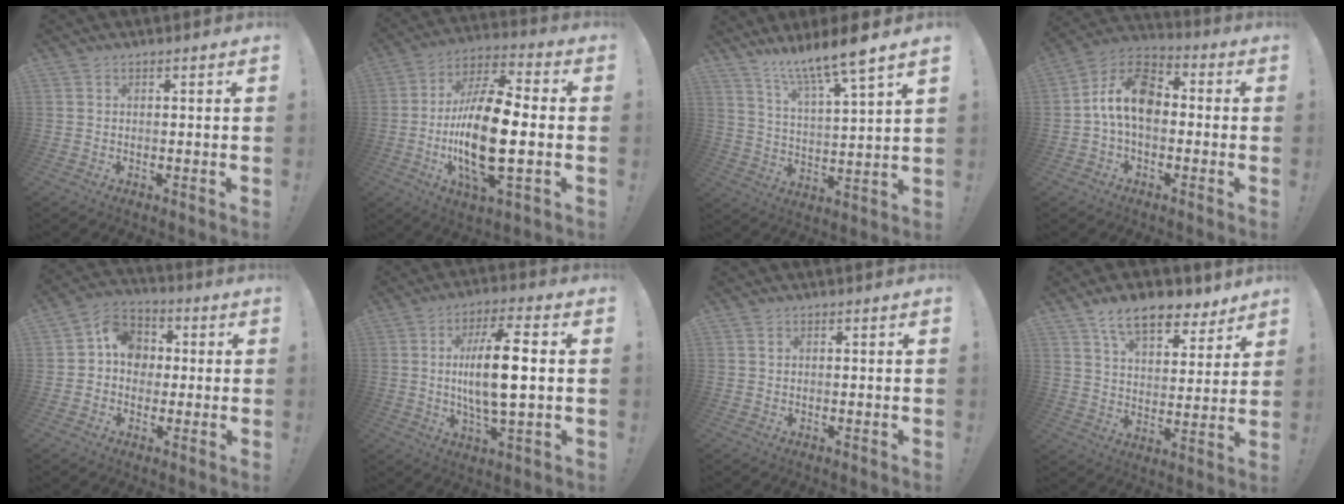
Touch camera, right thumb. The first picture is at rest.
{"total": 20.6, "force": [-2.9, 8.0, 18.8], "torque": [-0.363, 0.003, -0.050]}
{"total": 11.3, "force": [9.5, -0.1, 6.2], "torque": [-0.116, -0.071, 0.153]}
{"total": 13.4, "force": [0.1, 8.4, 10.4], "torque": [-0.188, 0.018, 0.002]}
{"total": 10.7, "force": [0.8, 9.5, 4.9], "torque": [-0.059, 0.014, 0.020]}
{"total": 14.6, "force": [0.8, 4.0, 14.0], "torque": [-0.260, -0.001, 0.000]}
{"total": 0.5, "force": [0.3, 0.3, 0.2], "torque": [-0.002, 0.000, 0.005]}
{"total": 13.2, "force": [9.3, 6.0, 7.2], "torque": [-0.120, -0.051, 0.166]}